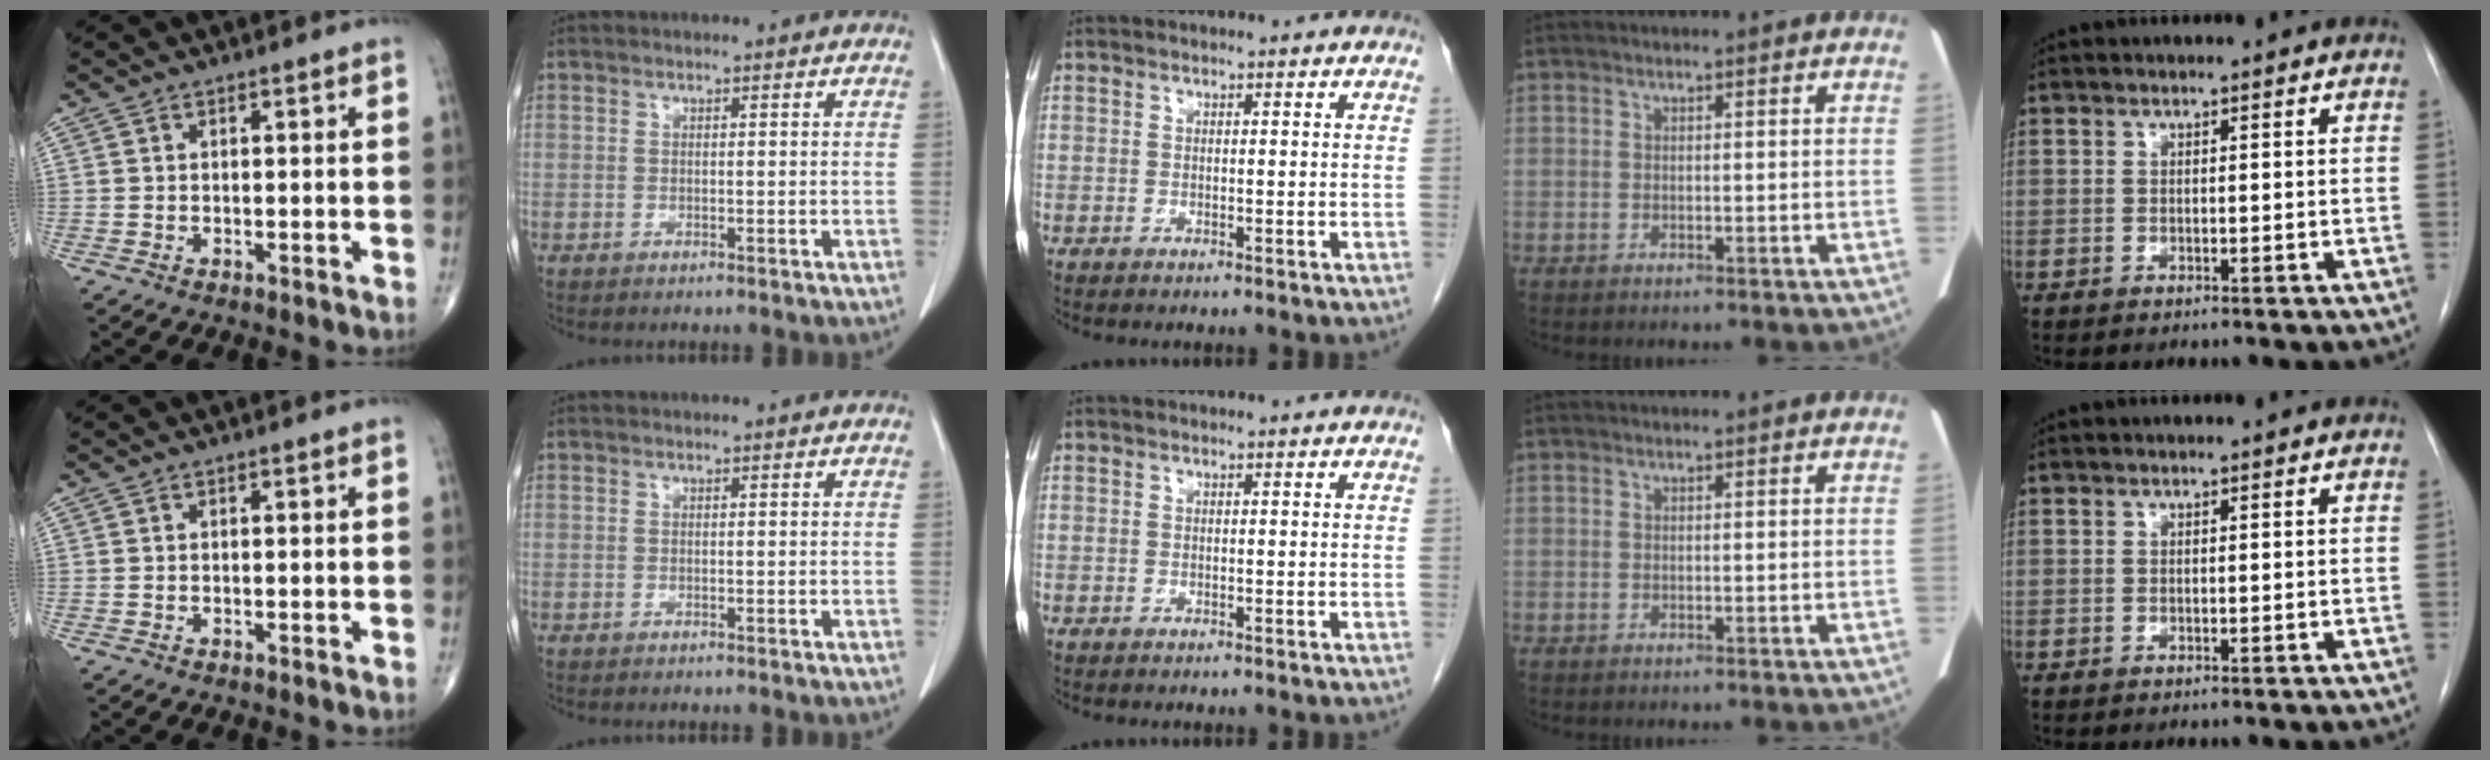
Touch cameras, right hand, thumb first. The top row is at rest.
{}